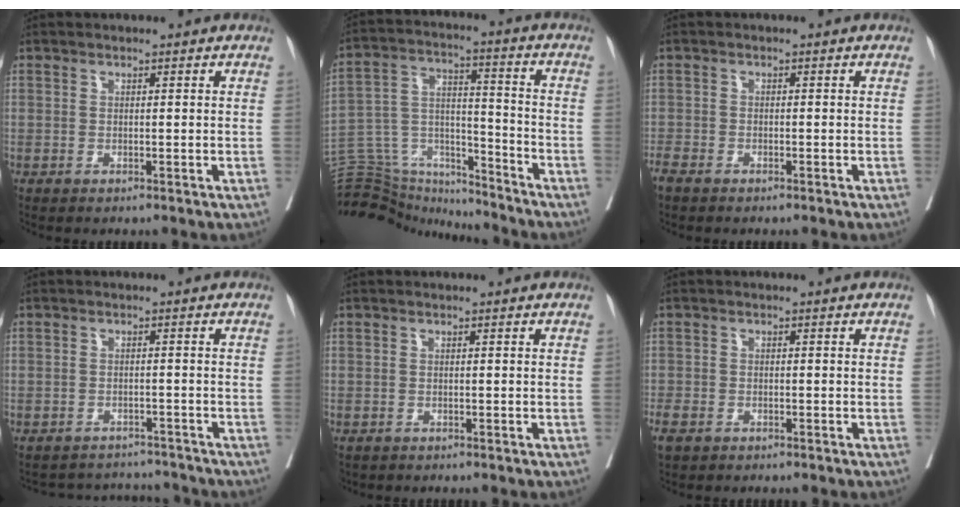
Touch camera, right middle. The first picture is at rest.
{"total": 16.5, "force": [-15.9, 3.5, 2.5], "torque": [-0.056, 0.051, -0.259]}
{"total": 2.6, "force": [-2.1, 0.9, 1.2], "torque": [-0.028, -0.006, -0.035]}
{"total": 5.8, "force": [-5.5, 1.5, -1.1], "torque": [0.020, 0.022, -0.072]}
{"total": 1.1, "force": [-0.8, 0.7, 0.2], "torque": [-0.011, 0.000, -0.011]}
{"total": 3.1, "force": [-2.0, 1.8, 1.5], "torque": [-0.036, -0.005, -0.030]}